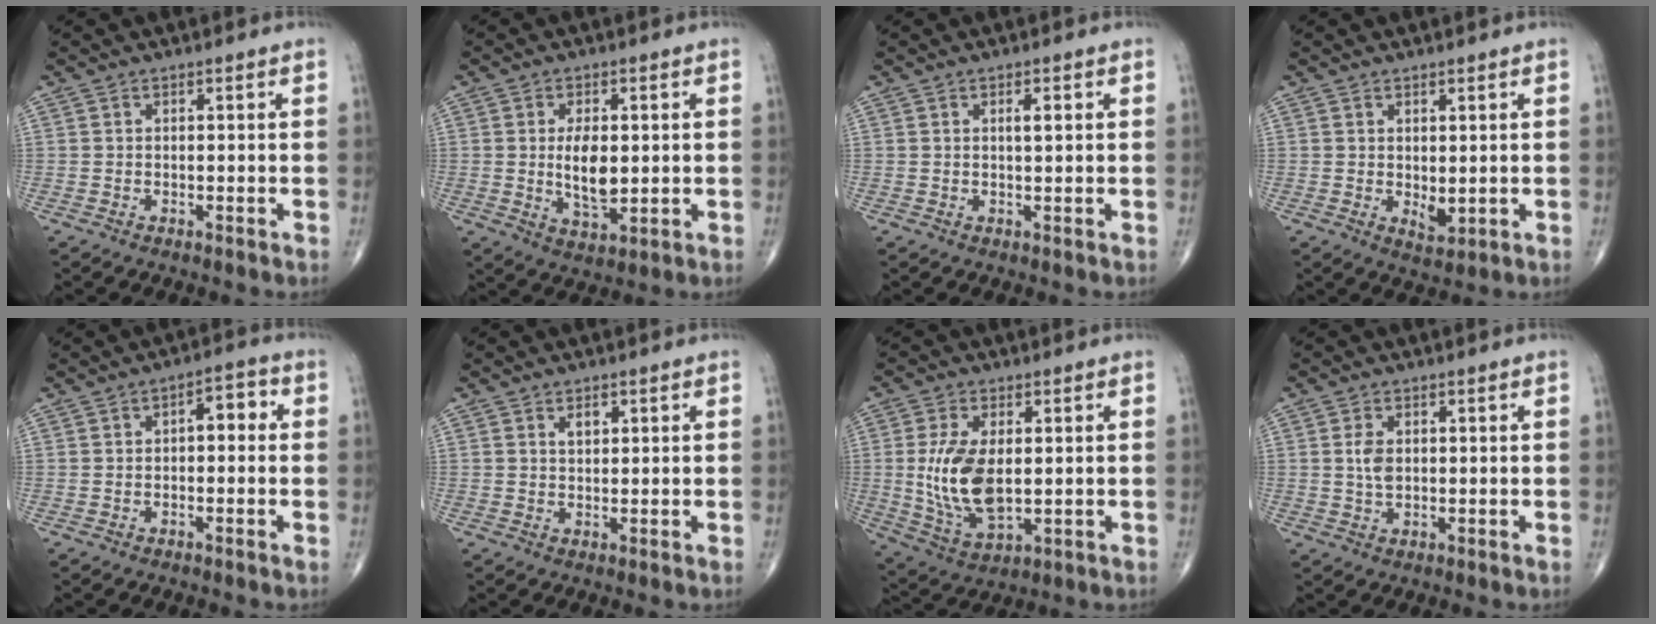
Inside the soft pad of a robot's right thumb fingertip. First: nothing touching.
{"total": 7.8, "force": [0.3, 3.9, 6.7], "torque": [-0.106, -0.013, 0.010]}
{"total": 2.0, "force": [0.6, 0.5, 1.8], "torque": [-0.029, 0.000, 0.007]}
{"total": 3.0, "force": [0.2, 1.6, 2.6], "torque": [-0.031, -0.011, 0.010]}
{"total": 4.4, "force": [0.3, 2.3, 3.8], "torque": [-0.035, 0.019, -0.006]}
{"total": 1.9, "force": [1.0, 1.0, 1.3], "torque": [-0.016, -0.004, 0.017]}
{"total": 12.4, "force": [0.5, 6.4, 10.6], "torque": [-0.211, -0.015, 0.020]}
{"total": 3.1, "force": [0.5, 1.8, 2.4], "torque": [-0.043, -0.004, 0.010]}